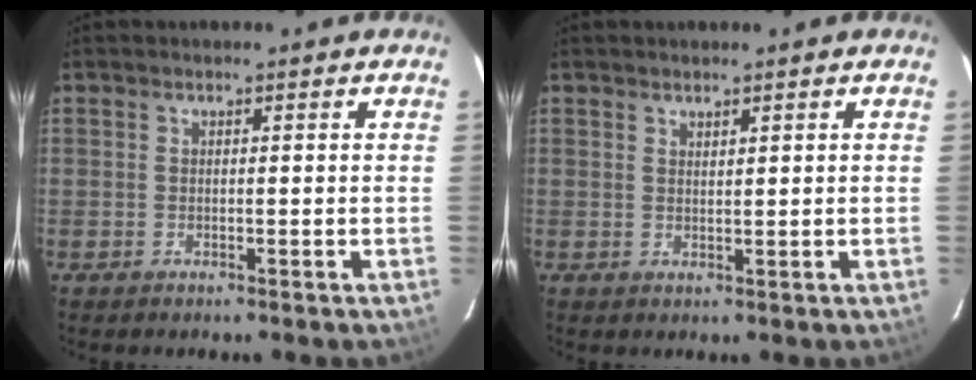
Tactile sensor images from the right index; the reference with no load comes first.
{"total": 1.3, "force": [1.1, 0.4, 0.6], "torque": [-0.006, 0.001, 0.019]}